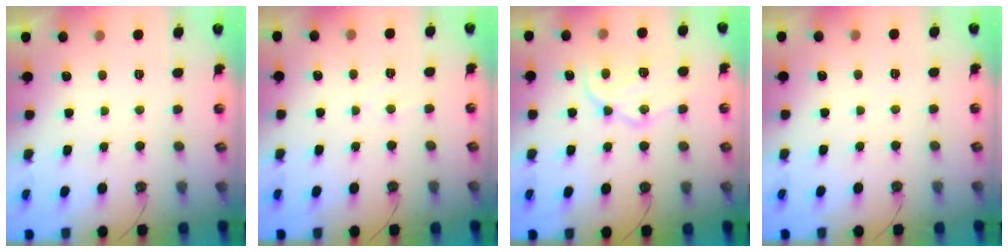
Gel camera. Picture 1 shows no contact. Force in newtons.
{"total": 4.6, "press": 4.6, "slide": 0.5}
{"total": 15.6, "press": 15.5, "slide": 1.1}
{"total": 2.4, "press": 2.4, "slide": 0.4}